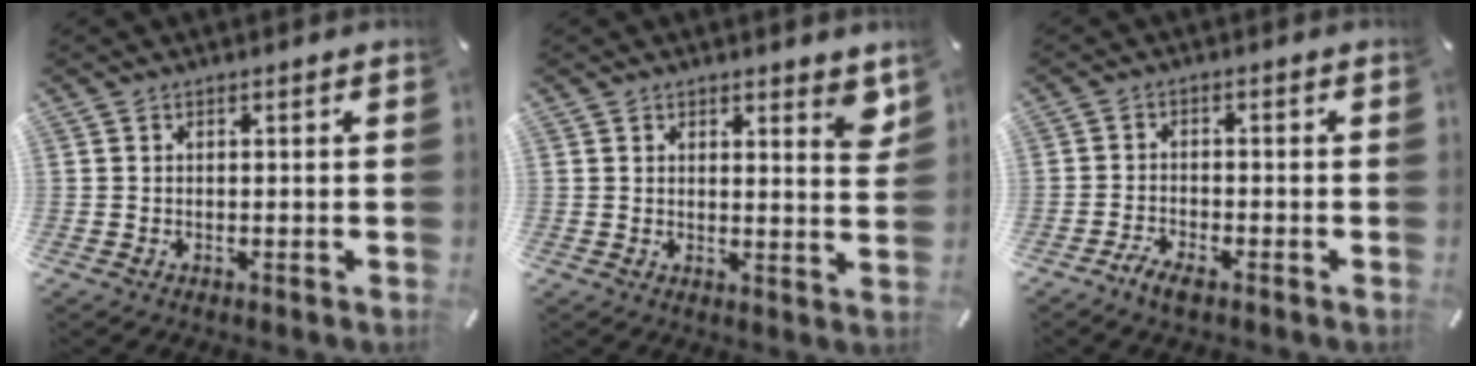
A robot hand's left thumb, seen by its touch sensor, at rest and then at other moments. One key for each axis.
{"total": 4.6, "fx": 3.2, "fy": 1.9, "fz": 2.7, "tx": -0.019, "ty": -0.021, "tz": 0.049}
{"total": 3.3, "fx": -2.6, "fy": 1.4, "fz": 1.5, "tx": -0.030, "ty": 0.012, "tz": -0.051}